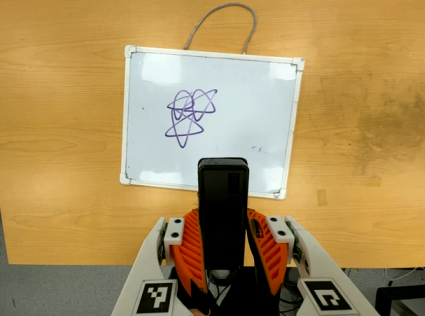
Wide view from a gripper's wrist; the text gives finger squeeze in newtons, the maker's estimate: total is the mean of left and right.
{"total": 4.5, "left": 3.2, "right": 5.8}